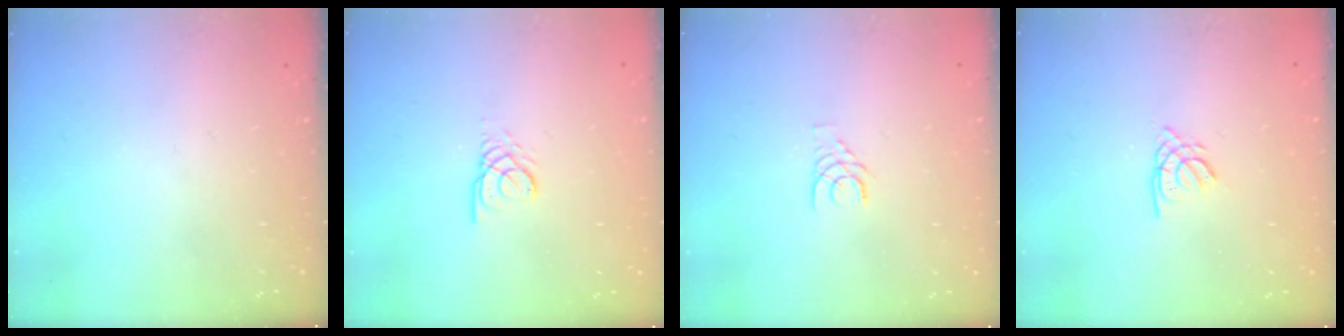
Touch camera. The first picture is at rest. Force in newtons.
{"total": 2.3, "press": 2.3, "slide": 0.1}
{"total": 3.4, "press": 3.4, "slide": 0.4}
{"total": 2.4, "press": 2.4, "slide": 0.1}